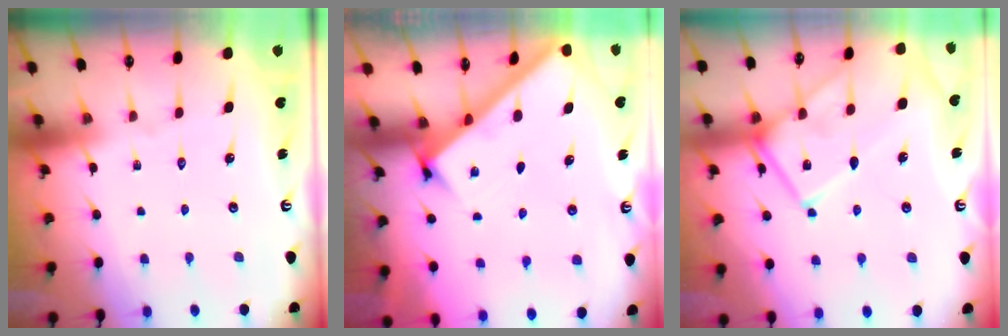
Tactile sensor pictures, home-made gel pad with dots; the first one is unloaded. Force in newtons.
{"total": 3.0, "press": 3.0, "slide": 0.1}
{"total": 14.2, "press": 14.1, "slide": 1.1}